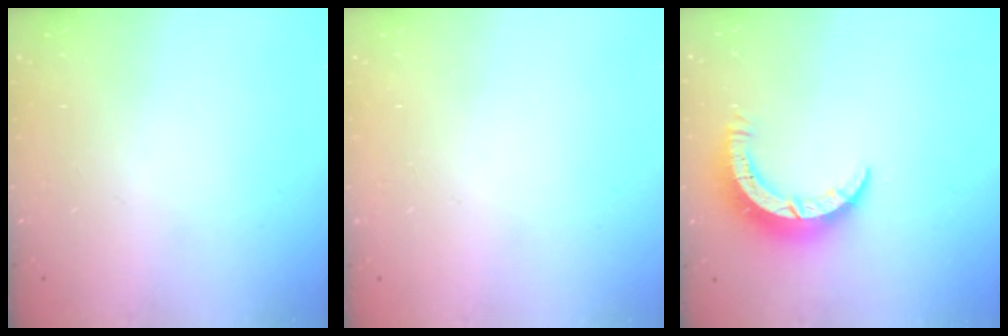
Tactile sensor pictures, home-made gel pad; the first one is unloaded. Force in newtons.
{"total": 2.6, "press": 2.6, "slide": 0.2}
{"total": 7.1, "press": 7.1, "slide": 0.4}